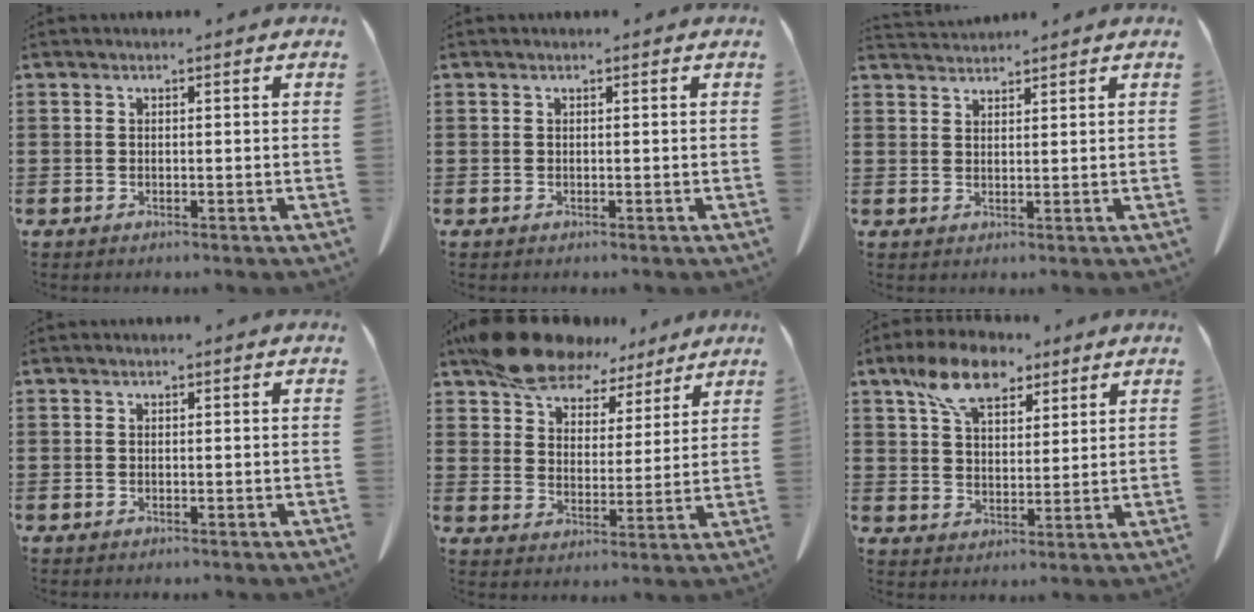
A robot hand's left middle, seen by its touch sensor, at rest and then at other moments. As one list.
[{"total": 0.0}, {"total": 2.0, "force": [2.0, 0.0, -0.1], "torque": [-0.004, -0.002, 0.038]}, {"total": 0.0}, {"total": 11.2, "force": [9.4, 4.8, 3.8], "torque": [-0.097, -0.029, 0.179]}, {"total": 9.4, "force": [6.4, 4.6, 5.2], "torque": [-0.114, 0.002, 0.118]}]